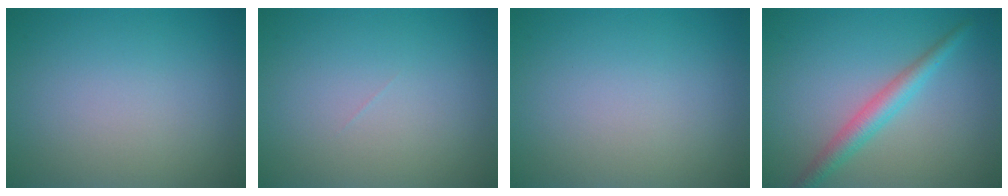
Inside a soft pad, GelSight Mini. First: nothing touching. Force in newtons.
{"total": 0.0}
{"total": 0.0}
{"total": 2.9, "press": 2.9, "slide": 0.0}